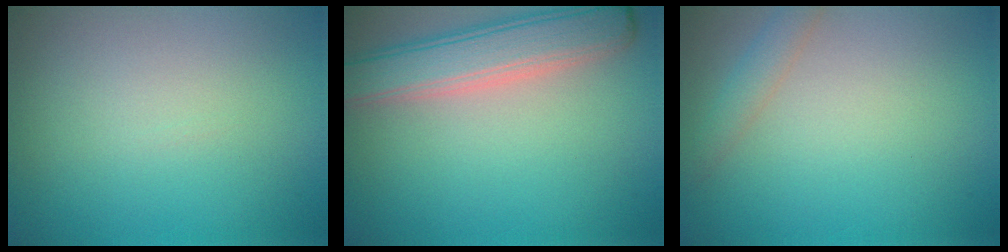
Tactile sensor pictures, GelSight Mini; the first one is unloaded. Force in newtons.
{"total": 5.4, "press": 5.4, "slide": 0.5}
{"total": 1.6, "press": 1.6, "slide": 0.0}